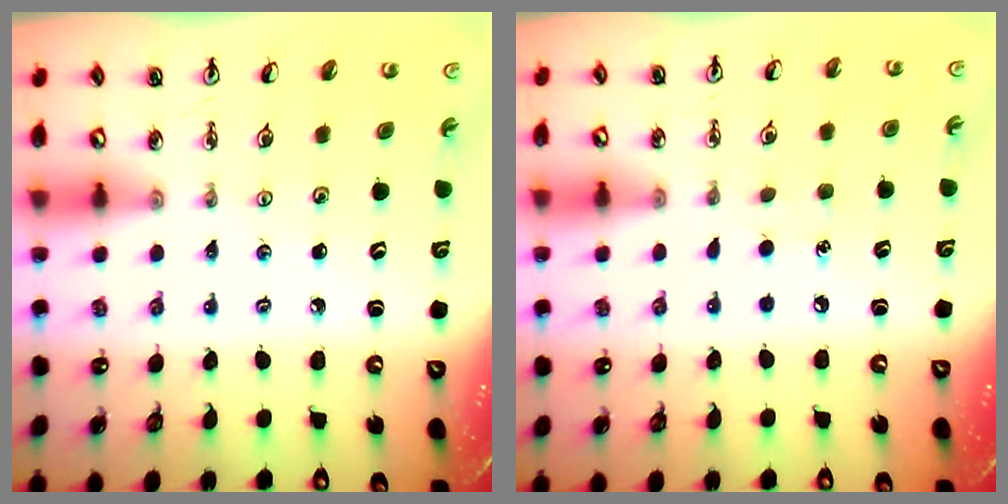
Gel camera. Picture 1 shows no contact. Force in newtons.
{"total": 5.2, "press": 5.1, "slide": 0.6}